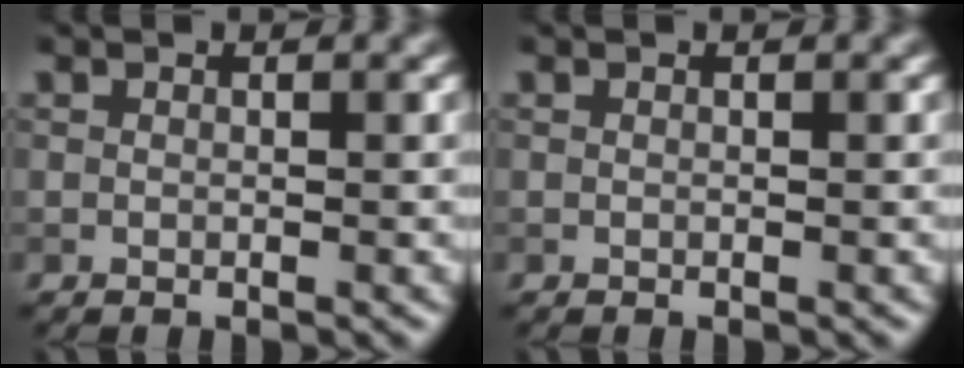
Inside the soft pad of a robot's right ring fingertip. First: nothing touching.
{"total": 0.0}